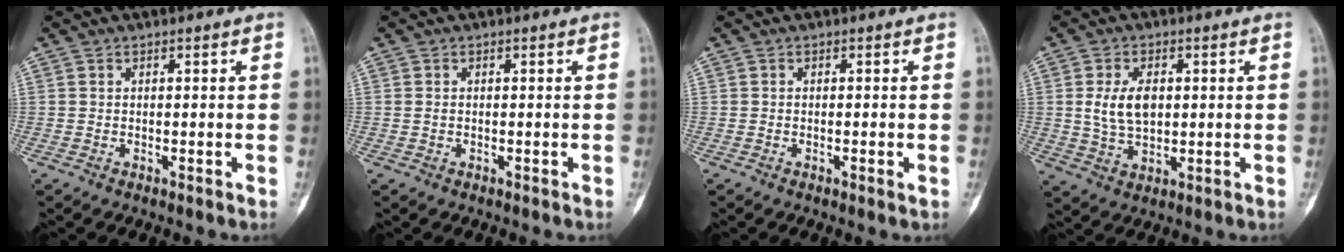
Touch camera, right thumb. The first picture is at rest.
{"total": 0.8, "force": [0.1, 0.6, 0.5], "torque": [-0.011, 0.001, 0.003]}
{"total": 1.1, "force": [-0.3, 0.2, 1.1], "torque": [-0.021, -0.002, -0.005]}
{"total": 7.5, "force": [1.0, 4.7, 5.8], "torque": [-0.101, -0.005, 0.024]}